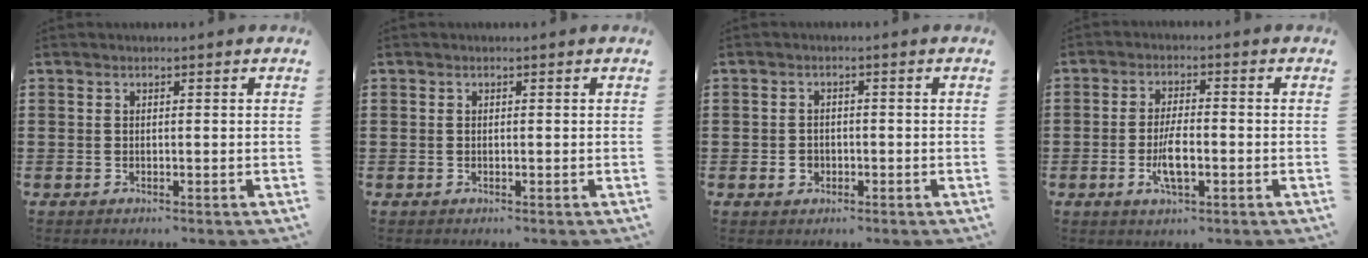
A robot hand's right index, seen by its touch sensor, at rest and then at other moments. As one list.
[{"total": 0.0}, {"total": 1.9, "force": [-0.8, 1.5, 0.8], "torque": [-0.020, 0.001, -0.018]}, {"total": 5.4, "force": [-1.5, 1.8, 4.9], "torque": [-0.101, -0.001, -0.031]}]